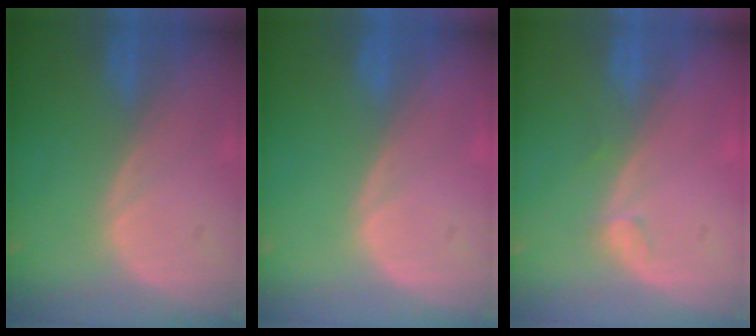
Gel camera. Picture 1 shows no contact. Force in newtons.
{"total": 0.0}
{"total": 1.3, "press": 1.1, "slide": 0.5}